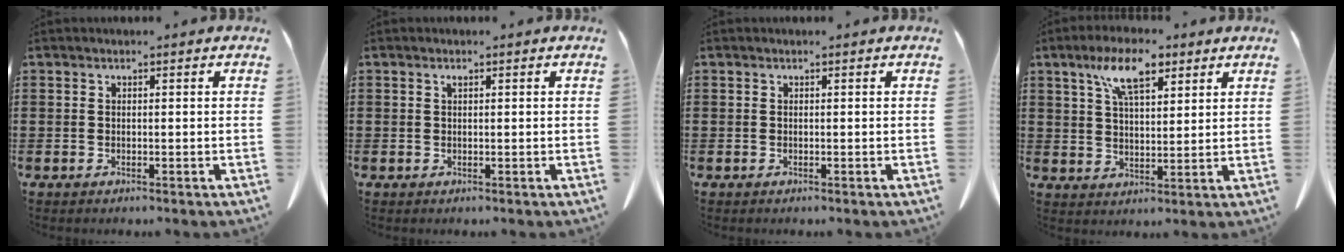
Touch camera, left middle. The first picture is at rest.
{"total": 0.6, "force": [0.3, 0.2, 0.5], "torque": [-0.011, -0.001, 0.007]}
{"total": 0.0}
{"total": 9.0, "force": [5.6, 3.4, 6.2], "torque": [-0.128, -0.002, 0.098]}